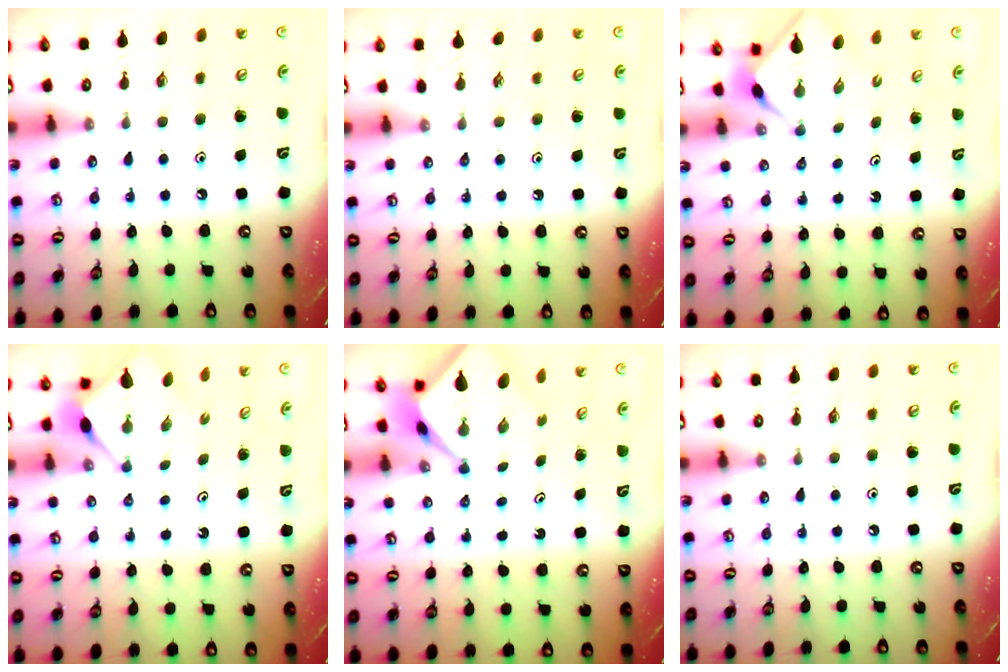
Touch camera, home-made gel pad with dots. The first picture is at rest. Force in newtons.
{"total": 4.9, "press": 4.8, "slide": 0.8}
{"total": 2.4, "press": 2.4, "slide": 0.3}
{"total": 2.9, "press": 2.8, "slide": 0.4}
{"total": 4.2, "press": 4.2, "slide": 0.1}
{"total": 0.0}